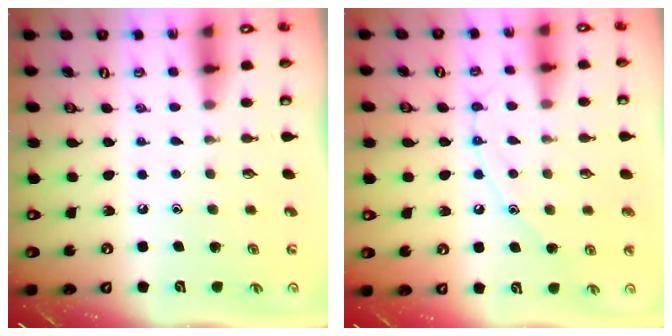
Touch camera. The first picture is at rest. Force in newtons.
{"total": 9.0, "press": 9.0, "slide": 0.6}